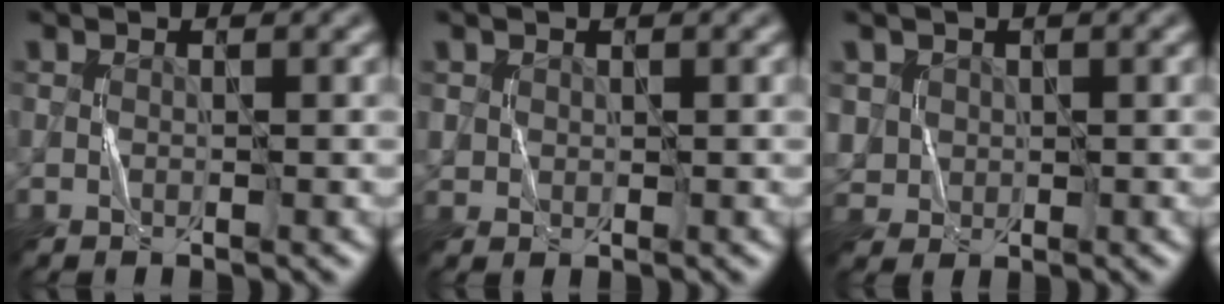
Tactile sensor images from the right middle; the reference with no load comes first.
{"total": 0.9, "force": [0.5, 0.8, 0.2], "torque": [-0.006, -0.001, 0.012]}
{"total": 2.4, "force": [0.7, 2.2, 0.6], "torque": [-0.021, -0.004, 0.031]}